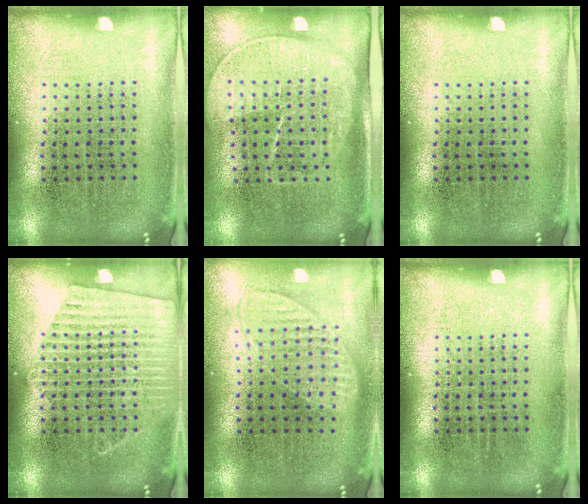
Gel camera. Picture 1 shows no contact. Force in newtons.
{"total": 1.6, "press": 1.3, "slide": 0.9}
{"total": 0.0}
{"total": 2.6, "press": 2.6, "slide": 0.3}
{"total": 1.0, "press": 0.9, "slide": 0.2}
{"total": 0.0}